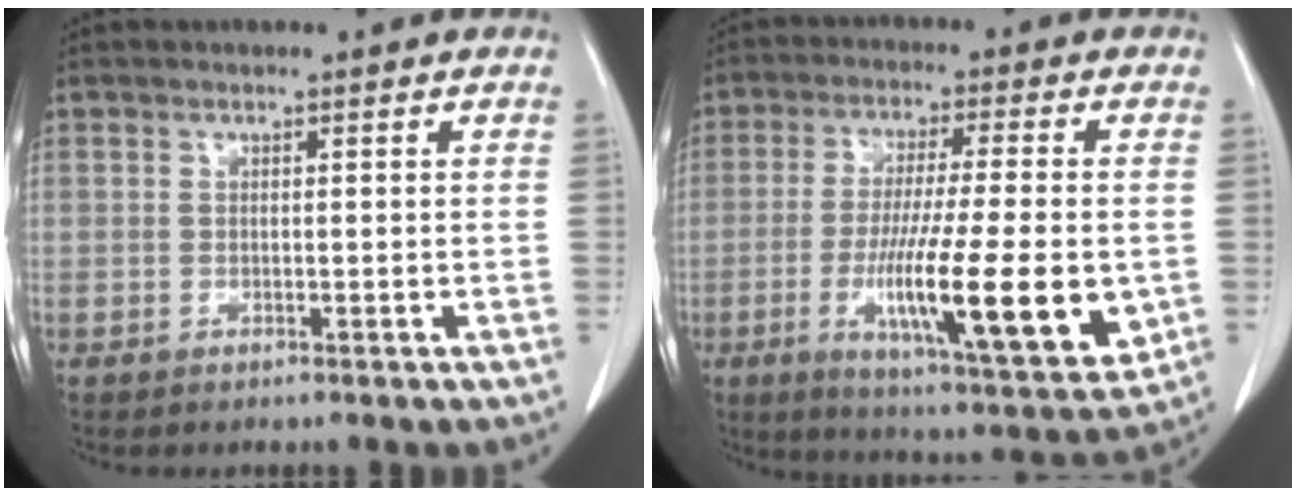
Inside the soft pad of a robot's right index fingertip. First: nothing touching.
{"total": 18.4, "force": [-4.0, 2.2, 17.8], "torque": [-0.286, -0.033, -0.056]}